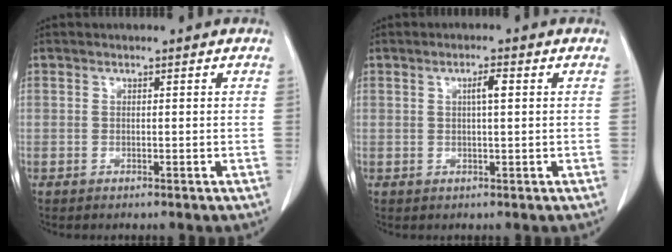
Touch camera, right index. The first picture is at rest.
{"total": 2.3, "force": [0.5, 0.3, 2.2], "torque": [-0.039, 0.004, 0.008]}